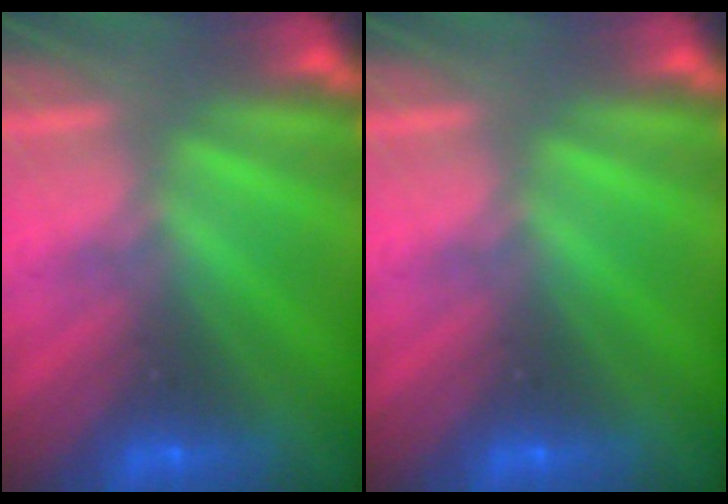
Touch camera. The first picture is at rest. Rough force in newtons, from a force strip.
{"total": 0.0}